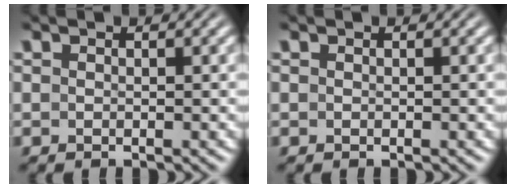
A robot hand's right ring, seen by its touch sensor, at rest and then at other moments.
{"total": 0.0}